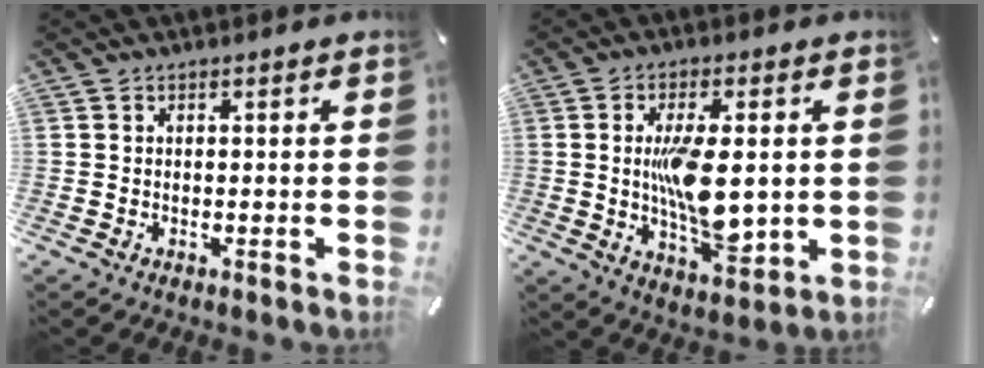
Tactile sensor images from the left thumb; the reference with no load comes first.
{"total": 12.6, "force": [0.5, 5.6, 11.2], "torque": [-0.213, -0.020, 0.007]}